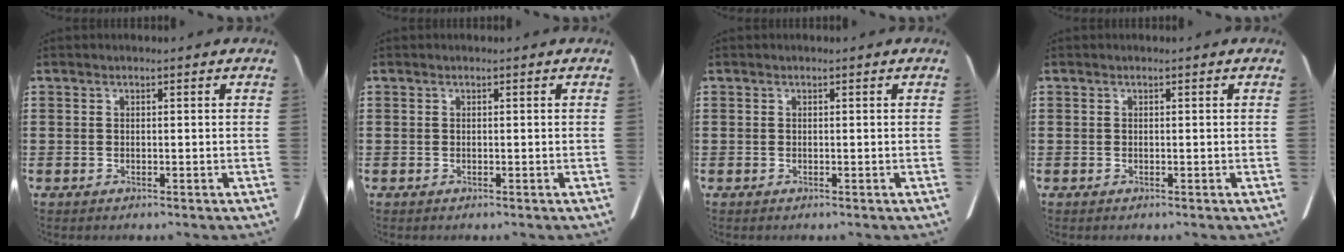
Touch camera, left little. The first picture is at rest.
{"total": 0.0}
{"total": 0.0}
{"total": 0.0}